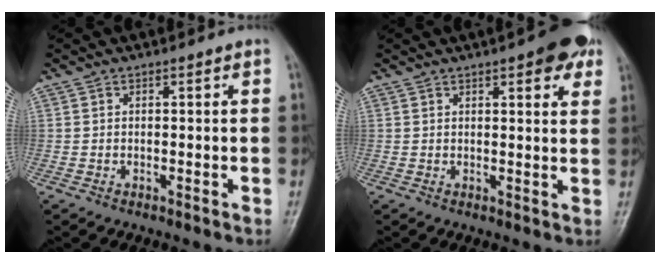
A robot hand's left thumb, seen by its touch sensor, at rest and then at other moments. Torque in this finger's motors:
{"motor_torque": [0.84, 0.61, 0.44, -0.56, 0.01]}